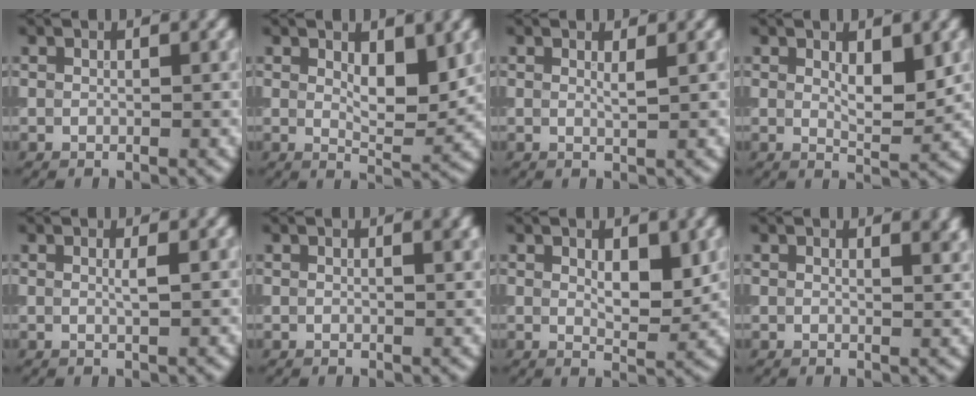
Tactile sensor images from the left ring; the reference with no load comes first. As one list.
[{"total": 3.5, "force": [1.2, 1.3, 3.0], "torque": [-0.050, -0.005, 0.021]}, {"total": 0.5, "force": [0.3, 0.1, 0.4], "torque": [-0.002, -0.003, 0.003]}, {"total": 2.6, "force": [0.9, 0.8, 2.3], "torque": [-0.037, -0.004, 0.016]}, {"total": 0.7, "force": [0.1, 0.1, 0.7], "torque": [-0.006, 0.001, -0.004]}, {"total": 0.9, "force": [0.4, 0.3, 0.8], "torque": [-0.004, 0.002, 0.001]}, {"total": 2.7, "force": [0.9, 1.1, 2.3], "torque": [-0.033, -0.004, 0.017]}, {"total": 1.7, "force": [1.3, 0.6, 0.8], "torque": [0.003, 0.002, 0.015]}]